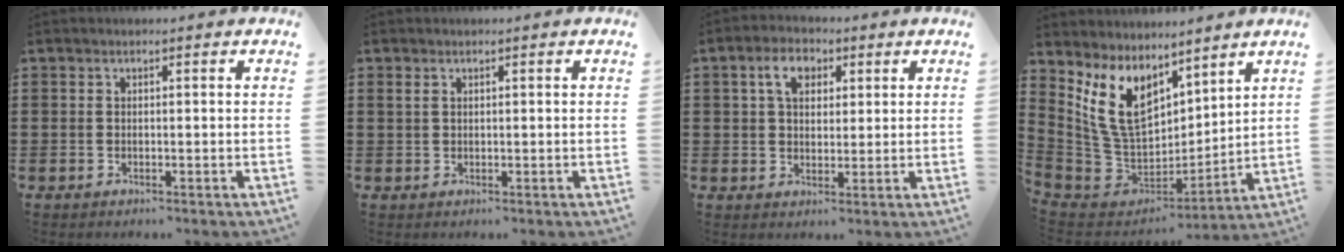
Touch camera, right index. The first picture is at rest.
{"total": 0.8, "force": [0.4, 0.5, 0.5], "torque": [-0.013, 0.002, 0.008]}
{"total": 4.9, "force": [1.9, 3.3, 3.1], "torque": [-0.059, 0.008, 0.028]}
{"total": 11.7, "force": [5.7, 7.3, 7.1], "torque": [-0.182, -0.018, 0.112]}